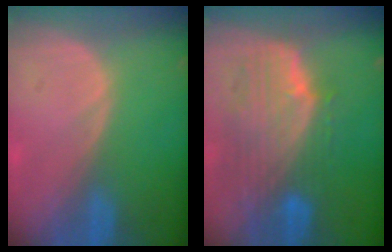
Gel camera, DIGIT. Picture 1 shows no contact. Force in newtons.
{"total": 10.1, "press": 8.9, "slide": 4.6}